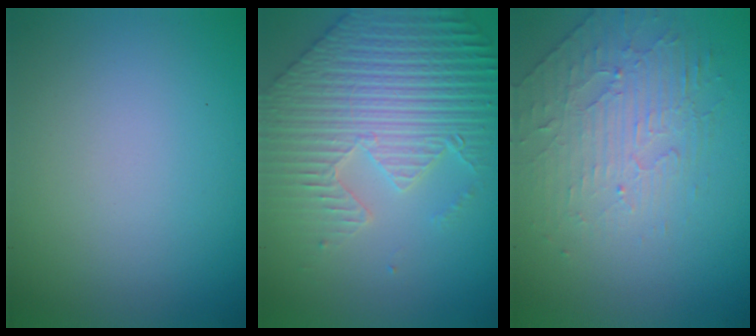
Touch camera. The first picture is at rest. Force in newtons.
{"total": 7.1, "press": 5.9, "slide": 4.0}
{"total": 2.5, "press": 1.8, "slide": 1.6}